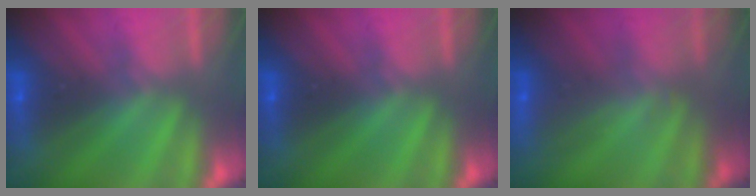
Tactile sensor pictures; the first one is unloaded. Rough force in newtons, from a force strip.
{"total": 0.0}
{"total": 2.3}